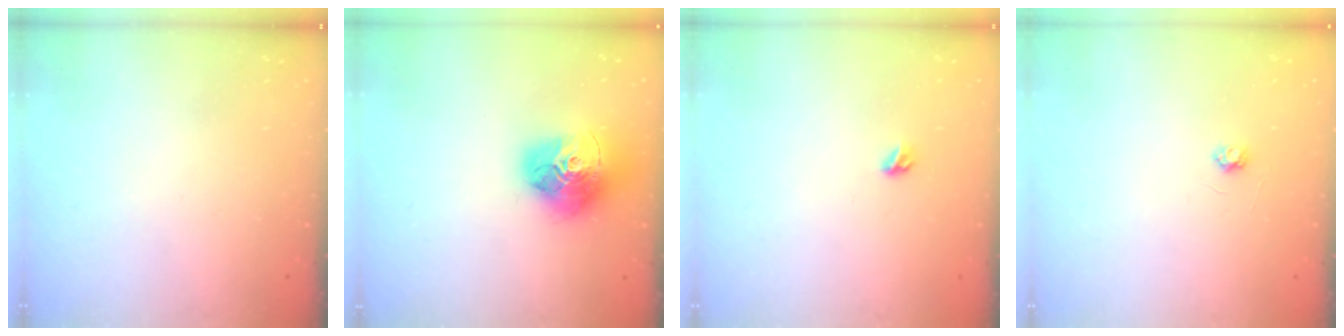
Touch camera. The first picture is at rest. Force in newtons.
{"total": 18.4, "press": 18.3, "slide": 2.0}
{"total": 3.4, "press": 3.3, "slide": 0.8}
{"total": 2.6, "press": 2.6, "slide": 0.3}